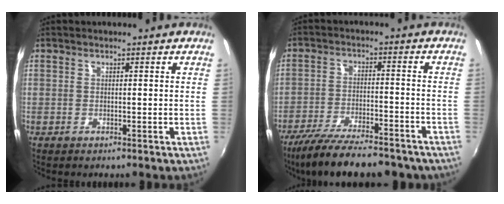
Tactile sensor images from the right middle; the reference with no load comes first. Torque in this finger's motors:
{"motor_torque": [1.09, -1.05, 0.39, 0.16]}